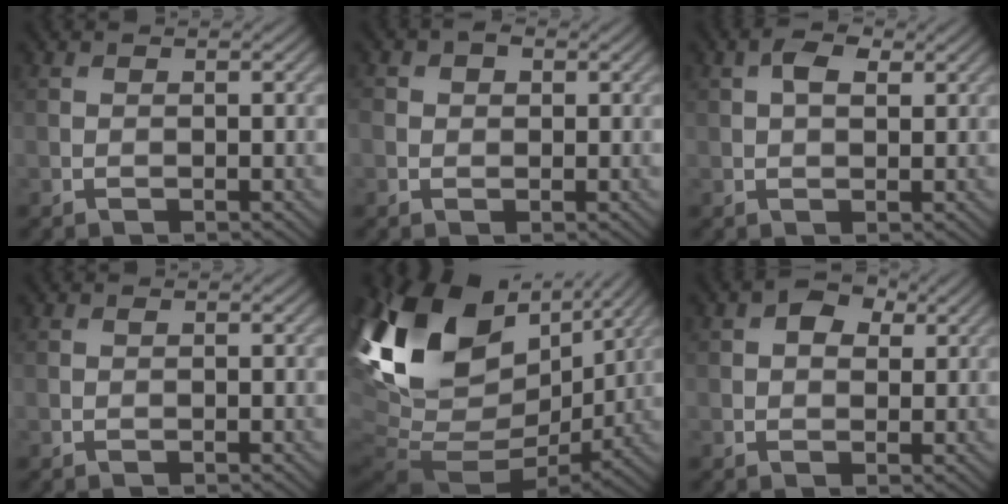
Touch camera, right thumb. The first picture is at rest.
{"total": 2.5, "force": [0.7, 2.0, 1.3], "torque": [-0.028, 0.001, 0.009]}
{"total": 3.0, "force": [1.1, 1.6, 2.3], "torque": [-0.047, 0.005, 0.017]}
{"total": 0.0}
{"total": 20.3, "force": [4.7, 13.6, 14.3], "torque": [-0.298, -0.018, 0.122]}
{"total": 3.3, "force": [1.2, 2.2, 2.1], "torque": [-0.037, 0.003, 0.017]}